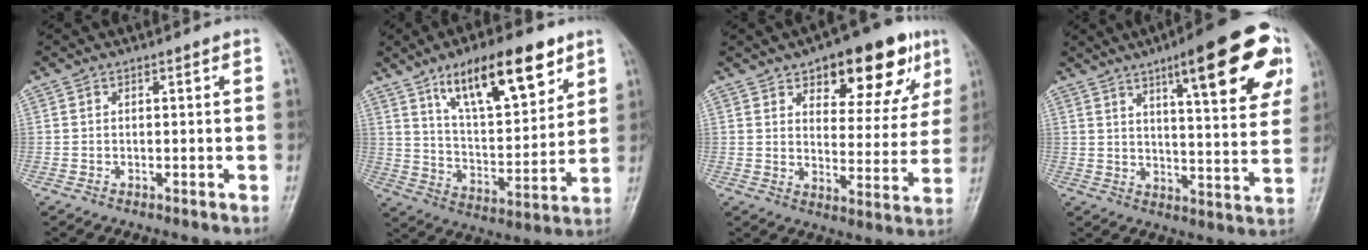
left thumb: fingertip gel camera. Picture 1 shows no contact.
{"total": 18.5, "force": [10.8, 6.8, 13.4], "torque": [-0.180, -0.046, 0.186]}
{"total": 17.0, "force": [9.5, 7.8, 11.7], "torque": [-0.101, -0.032, 0.132]}
{"total": 21.1, "force": [10.5, 5.3, 17.5], "torque": [-0.204, -0.024, 0.141]}